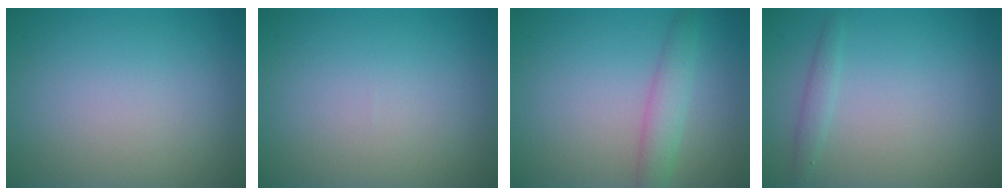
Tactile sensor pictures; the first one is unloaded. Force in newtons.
{"total": 0.0}
{"total": 2.8, "press": 2.8, "slide": 0.1}
{"total": 1.1, "press": 1.1, "slide": 0.0}